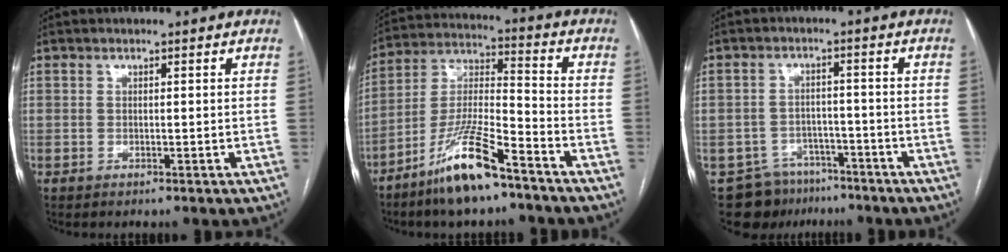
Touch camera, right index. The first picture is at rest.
{"total": 13.1, "force": [-8.9, 1.9, 9.5], "torque": [-0.195, -0.013, -0.168]}
{"total": 5.2, "force": [-3.2, 4.1, 0.0], "torque": [0.009, 0.010, -0.043]}